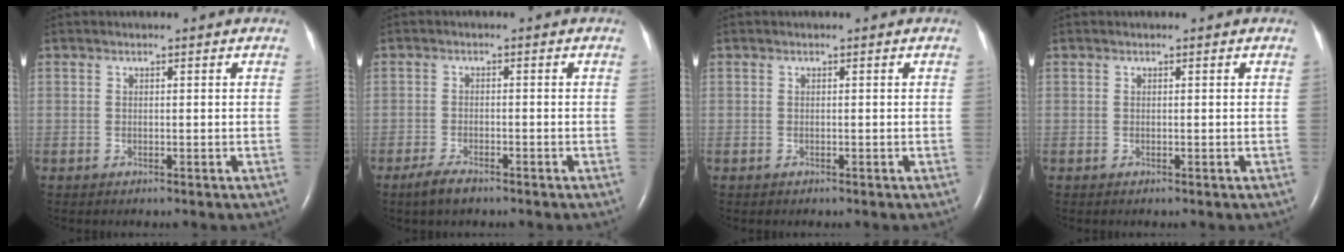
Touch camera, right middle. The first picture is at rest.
{"total": 3.0, "force": [-2.3, 0.8, 1.8], "torque": [-0.048, -0.006, -0.041]}
{"total": 0.0}
{"total": 0.0}